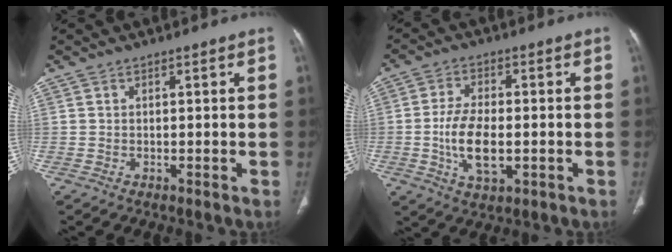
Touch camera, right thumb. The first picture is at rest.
{"total": 9.1, "force": [-1.5, 4.7, 7.7], "torque": [-0.145, 0.003, -0.026]}